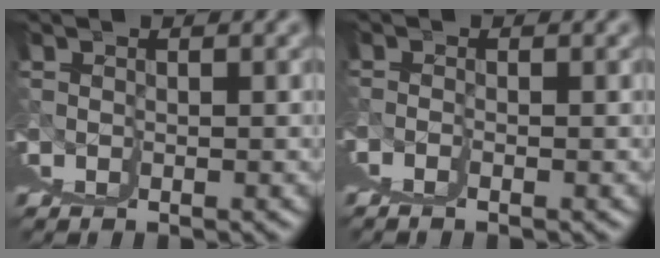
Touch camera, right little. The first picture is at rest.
{"total": 0.7, "force": [0.1, -0.7, 0.2], "torque": [0.003, 0.014, 0.000]}